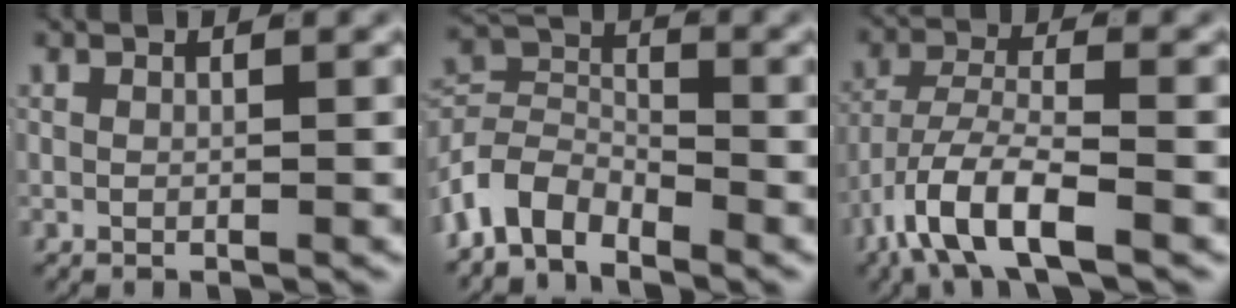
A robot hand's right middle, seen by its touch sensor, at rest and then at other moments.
{"total": 7.0, "force": [-3.6, 5.1, 3.3], "torque": [-0.069, -0.026, -0.064]}
{"total": 6.1, "force": [-3.7, 2.1, 4.4], "torque": [-0.095, -0.012, -0.061]}